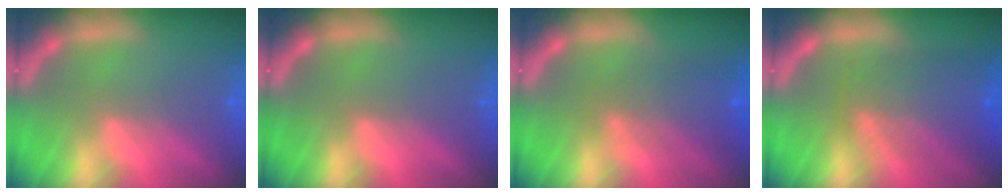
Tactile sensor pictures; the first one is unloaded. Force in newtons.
{"total": 0.0}
{"total": 4.1}
{"total": 6.6}